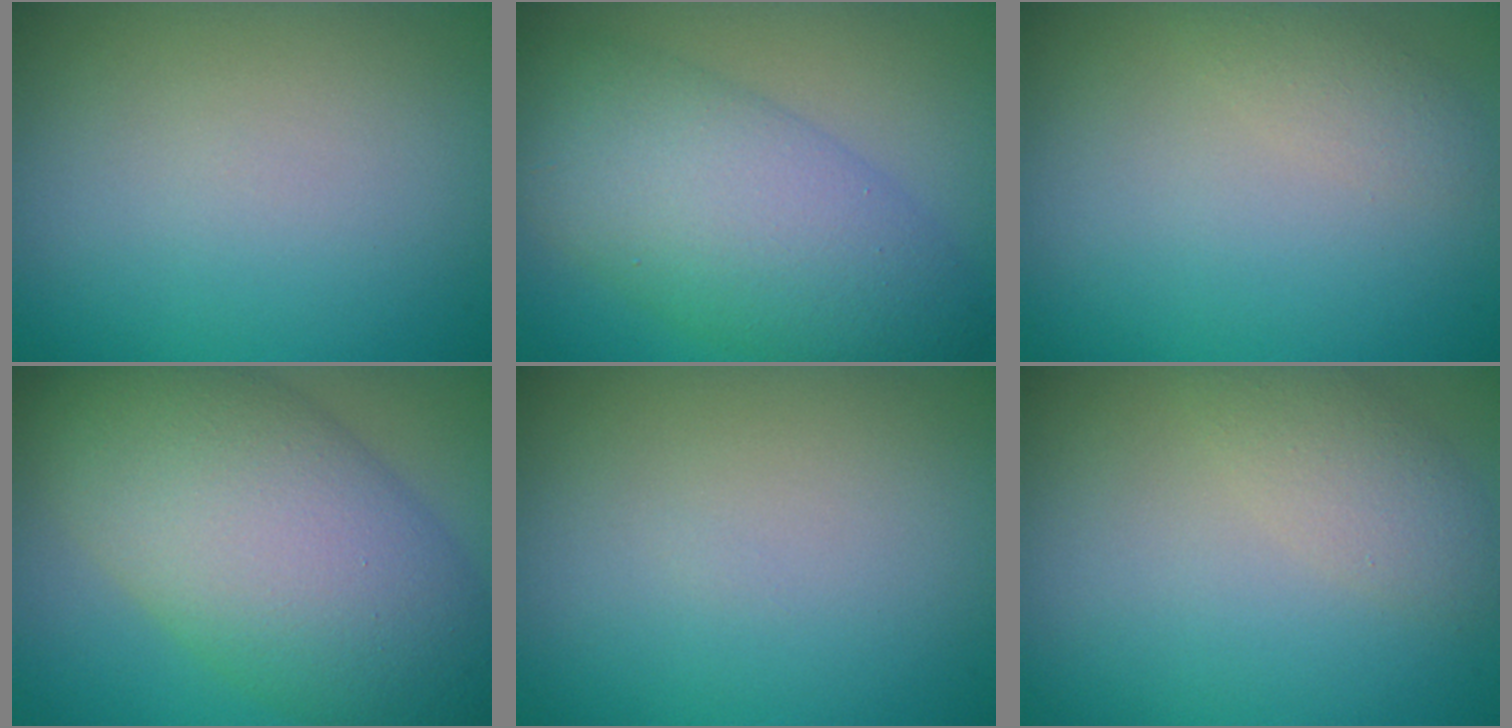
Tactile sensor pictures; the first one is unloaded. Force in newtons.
{"total": 8.4, "press": 8.4, "slide": 0.2}
{"total": 1.4, "press": 1.4, "slide": 0.1}
{"total": 12.5, "press": 12.5, "slide": 0.5}
{"total": 0.0}
{"total": 2.4, "press": 2.4, "slide": 0.2}